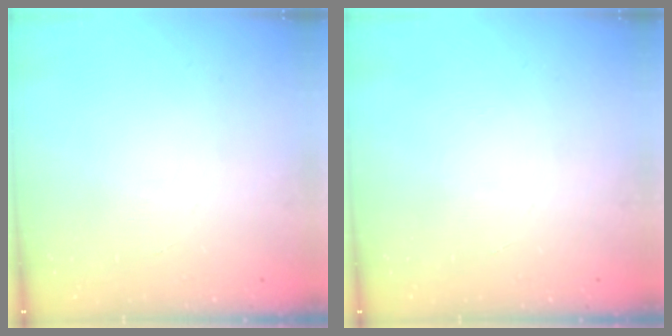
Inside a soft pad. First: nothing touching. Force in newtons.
{"total": 0.0}